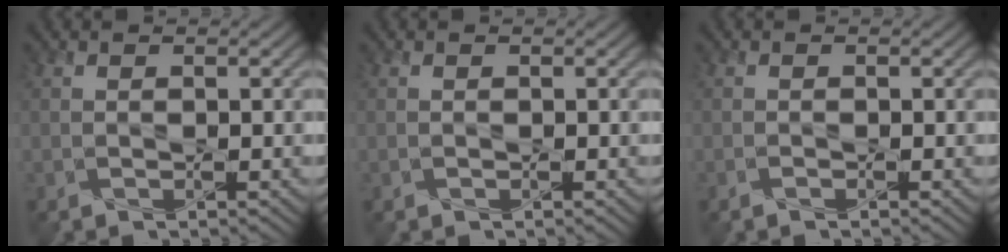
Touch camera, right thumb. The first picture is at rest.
{"total": 0.0}
{"total": 0.5, "force": [-0.4, 0.1, 0.4], "torque": [-0.006, 0.000, -0.007]}